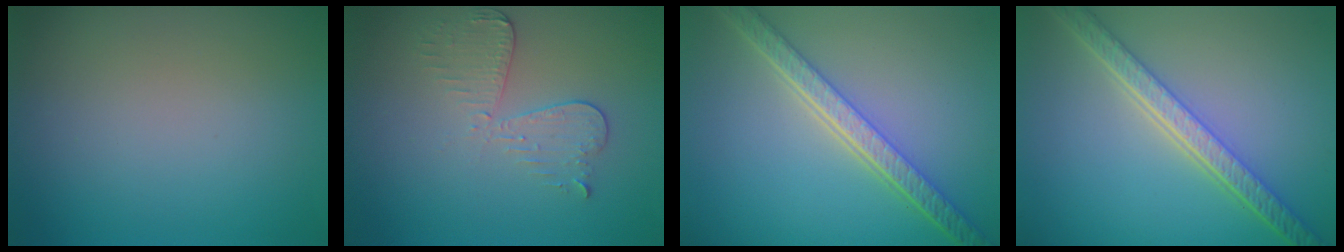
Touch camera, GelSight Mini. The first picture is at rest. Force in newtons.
{"total": 2.9, "press": 2.6, "slide": 1.4}
{"total": 5.7, "press": 4.3, "slide": 3.7}
{"total": 5.7, "press": 4.4, "slide": 3.7}